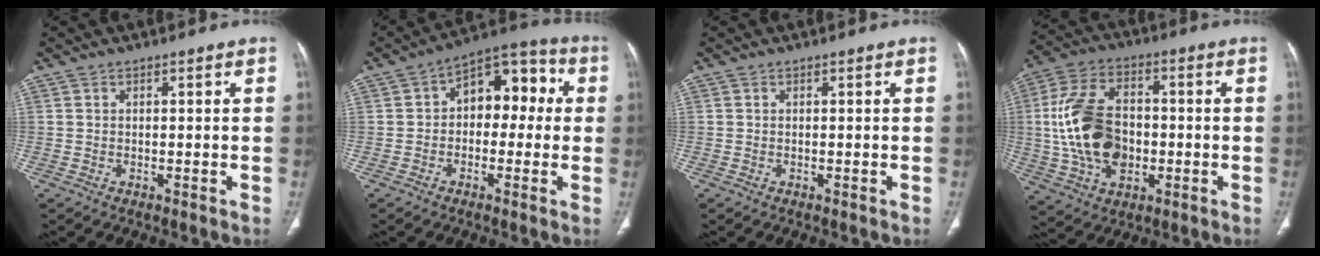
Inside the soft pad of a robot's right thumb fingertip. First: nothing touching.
{"total": 11.6, "force": [1.0, 7.4, 8.9], "torque": [-0.075, 0.041, -0.001]}
{"total": 0.0}
{"total": 17.2, "force": [-1.1, 11.2, 12.9], "torque": [-0.242, 0.017, -0.013]}